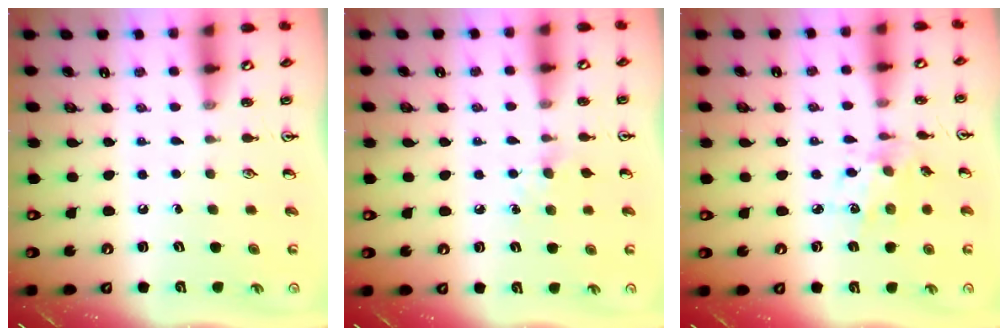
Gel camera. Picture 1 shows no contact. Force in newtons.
{"total": 5.5, "press": 5.5, "slide": 0.8}
{"total": 6.5, "press": 6.5, "slide": 0.5}